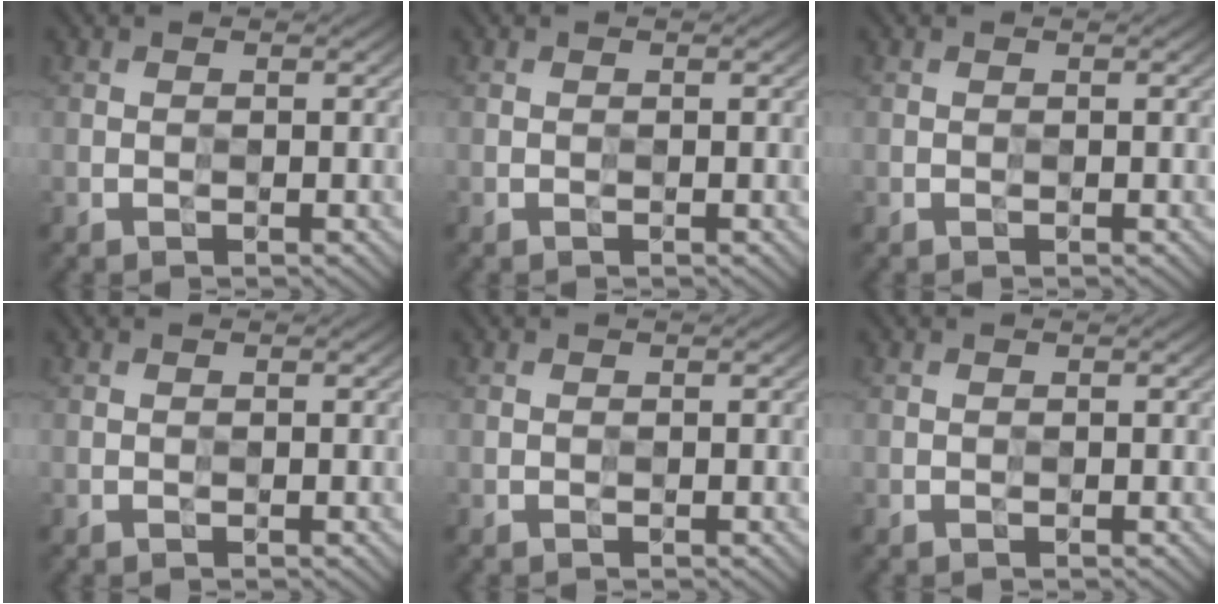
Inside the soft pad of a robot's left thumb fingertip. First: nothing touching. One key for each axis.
{"total": 0.0}
{"total": 0.0}
{"total": 0.0}
{"total": 0.0}
{"total": 0.0}